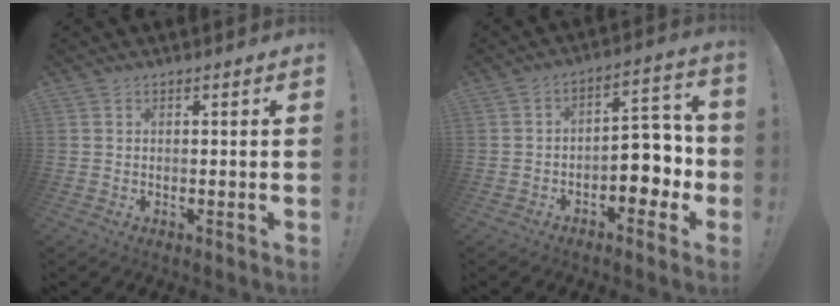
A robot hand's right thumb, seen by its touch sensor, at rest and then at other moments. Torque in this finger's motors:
{"motor_torque": [1.26, 1.36, 0.75, -0.69, 0.02]}